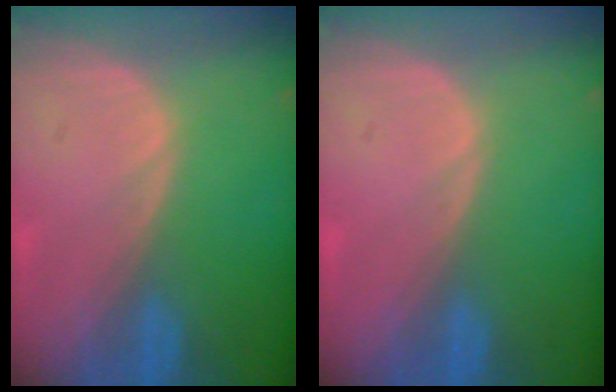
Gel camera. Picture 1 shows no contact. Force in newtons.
{"total": 0.0}